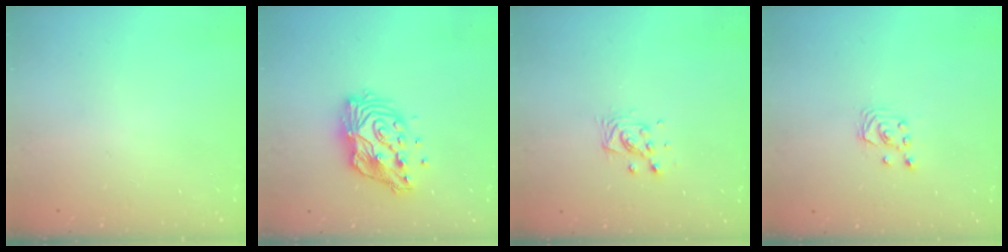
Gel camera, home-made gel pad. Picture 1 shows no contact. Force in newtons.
{"total": 13.0, "press": 13.0, "slide": 1.1}
{"total": 6.3, "press": 6.3, "slide": 0.3}
{"total": 2.9, "press": 2.8, "slide": 0.3}